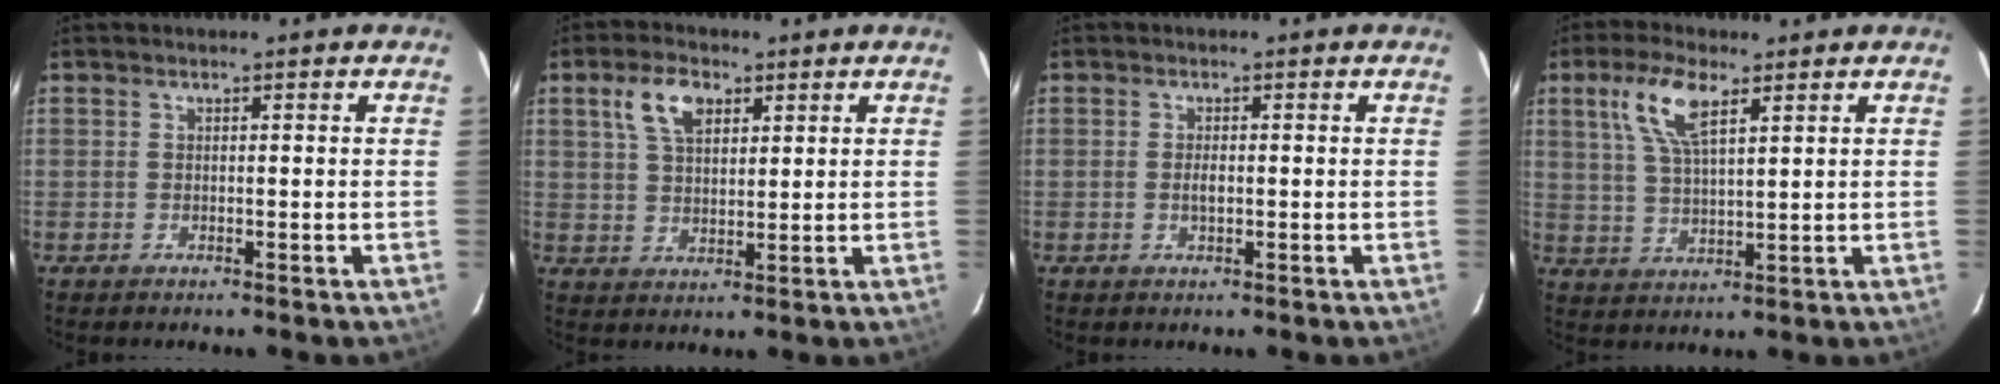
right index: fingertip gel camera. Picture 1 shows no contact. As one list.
[{"total": 7.0, "force": [3.4, 3.8, 4.8], "torque": [-0.094, 0.017, 0.064]}, {"total": 1.5, "force": [-0.2, 0.7, 1.3], "torque": [-0.024, 0.001, -0.004]}, {"total": 8.6, "force": [4.3, 3.0, 6.9], "torque": [-0.137, 0.012, 0.088]}]